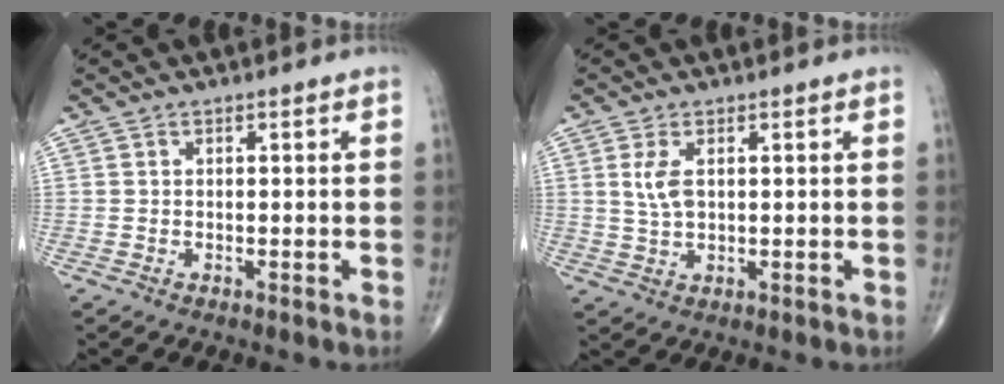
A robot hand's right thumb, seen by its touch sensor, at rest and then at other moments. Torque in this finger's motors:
{"motor_torque": [-0.16, 0.28, 0.63, 0.18, 0.00]}